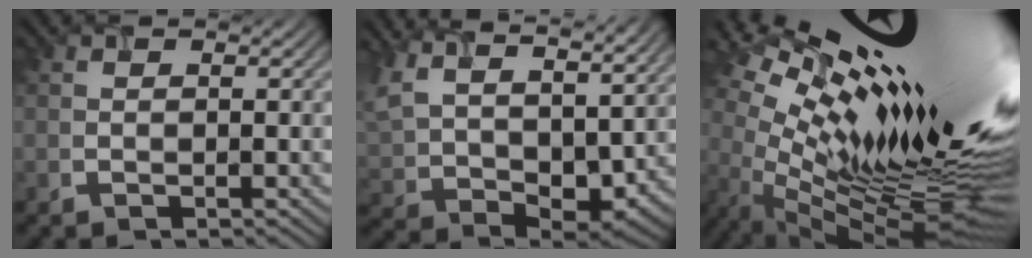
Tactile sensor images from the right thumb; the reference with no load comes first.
{"total": 13.4, "force": [7.9, 6.4, 8.7], "torque": [-0.206, 0.017, 0.148]}
{"total": 19.6, "force": [5.7, 5.6, 17.8], "torque": [-0.271, 0.018, 0.093]}